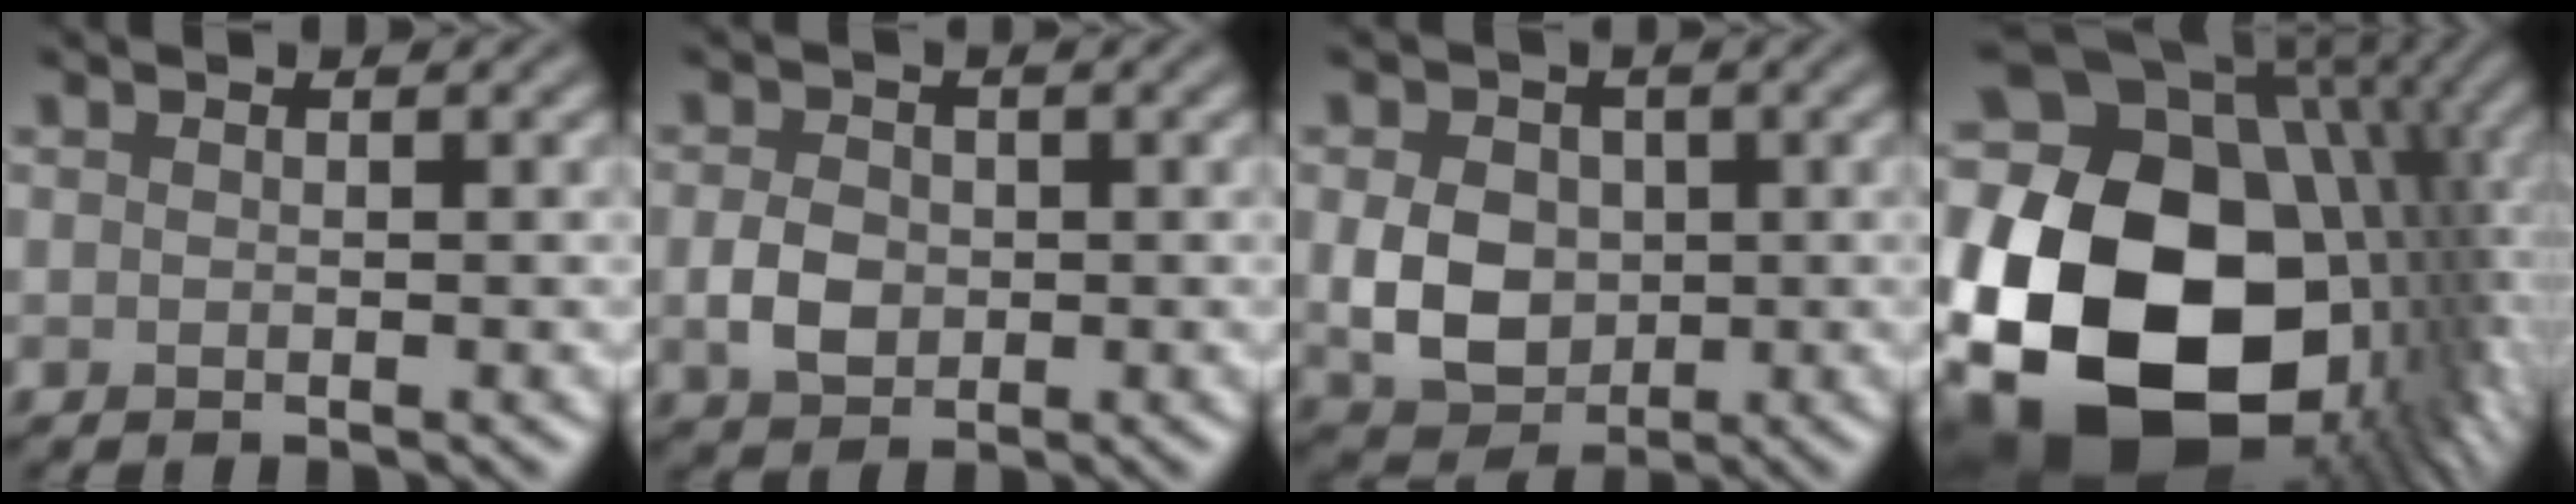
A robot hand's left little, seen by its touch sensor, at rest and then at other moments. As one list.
[{"total": 3.0, "force": [-0.3, 2.4, 1.9], "torque": [-0.039, -0.001, -0.011]}, {"total": 5.6, "force": [0.0, 4.5, 3.4], "torque": [-0.069, -0.005, -0.001]}, {"total": 22.1, "force": [-3.0, 16.7, 14.2], "torque": [-0.286, -0.017, -0.033]}]